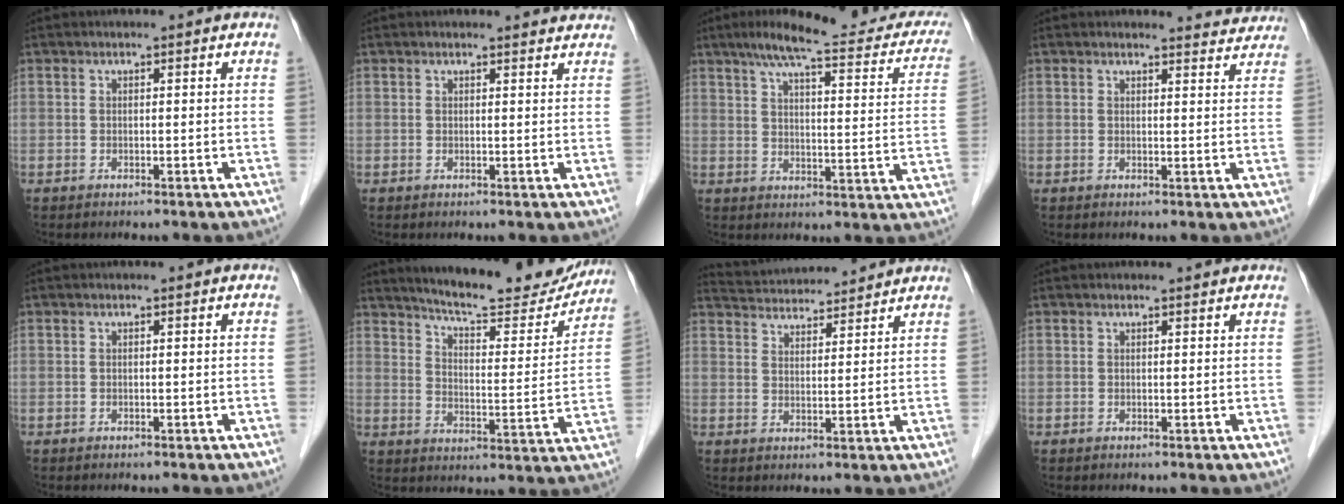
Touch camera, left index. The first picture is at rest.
{"total": 3.1, "force": [3.0, 0.5, 0.3], "torque": [-0.008, -0.001, 0.023]}
{"total": 23.1, "force": [19.2, 3.9, 12.2], "torque": [-0.163, 0.001, 0.233]}
{"total": 4.2, "force": [4.2, 0.6, -0.3], "torque": [0.003, -0.014, 0.031]}
{"total": 0.0}
{"total": 18.0, "force": [16.7, 2.5, 6.3], "torque": [-0.091, -0.034, 0.222]}
{"total": 11.4, "force": [11.0, 1.4, 2.7], "torque": [-0.052, 0.027, 0.166]}
{"total": 1.2, "force": [1.2, 0.1, 0.2], "torque": [-0.011, 0.003, 0.015]}